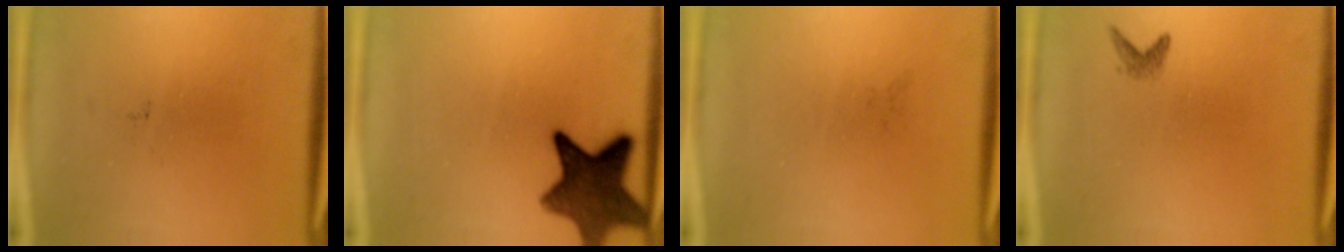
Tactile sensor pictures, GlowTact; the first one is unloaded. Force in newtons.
{"total": 11.3}
{"total": 0.0}
{"total": 0.9}